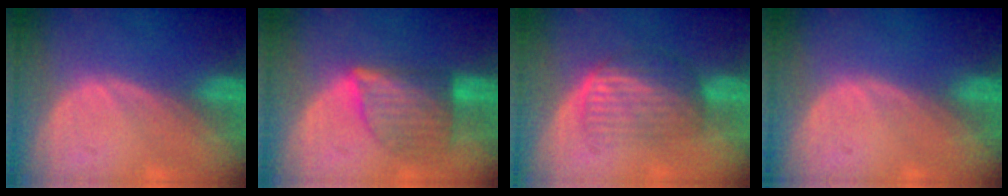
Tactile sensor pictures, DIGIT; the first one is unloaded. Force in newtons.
{"total": 6.5, "press": 6.5, "slide": 0.9}
{"total": 5.8, "press": 5.5, "slide": 2.0}
{"total": 0.0}